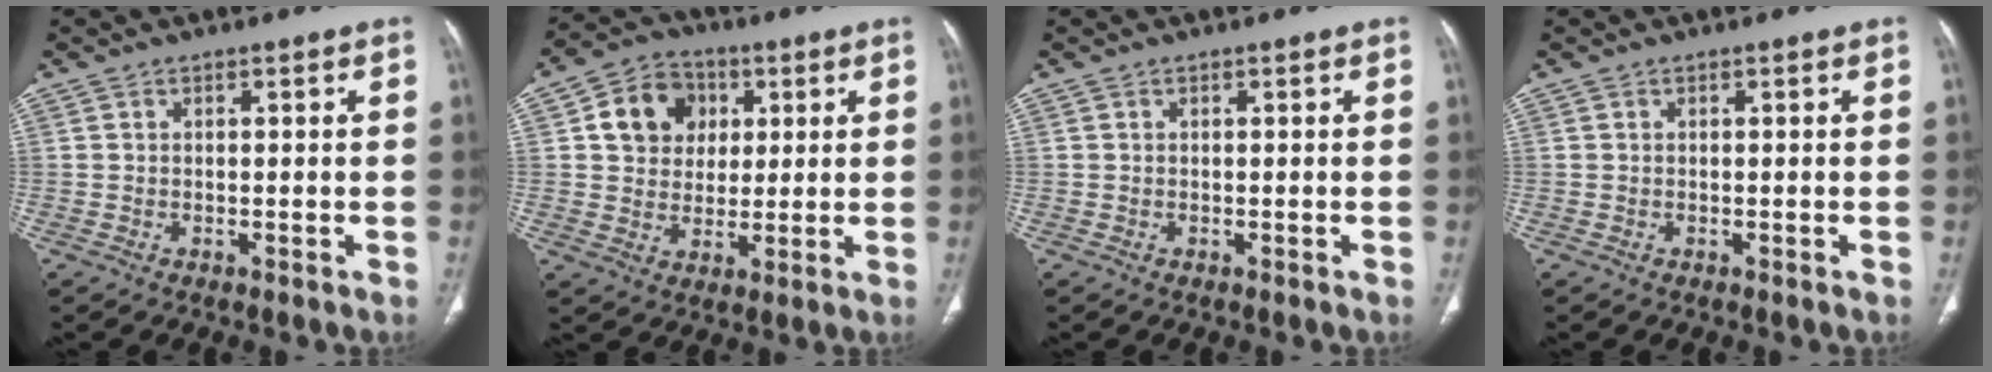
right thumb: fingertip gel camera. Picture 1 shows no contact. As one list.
[{"total": 10.8, "force": [3.0, 9.1, 5.0], "torque": [-0.051, -0.002, 0.046]}, {"total": 0.0}, {"total": 0.0}]